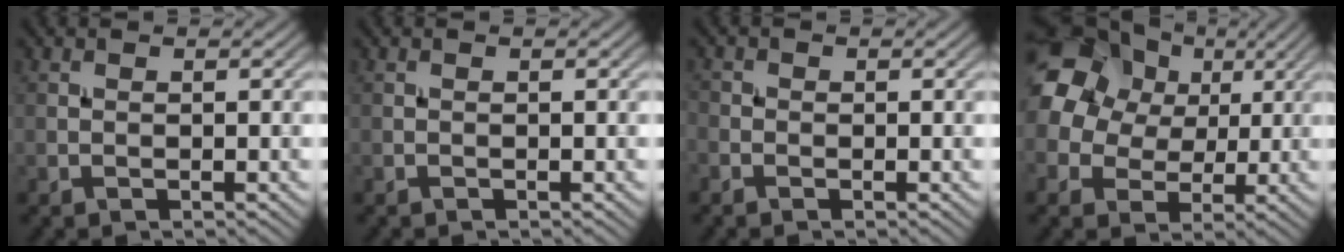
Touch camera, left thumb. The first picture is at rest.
{"total": 0.0}
{"total": 1.1, "force": [-0.8, 0.8, 0.2], "torque": [-0.002, -0.003, -0.020]}
{"total": 16.6, "force": [5.3, 13.5, 8.0], "torque": [-0.236, 0.030, 0.098]}